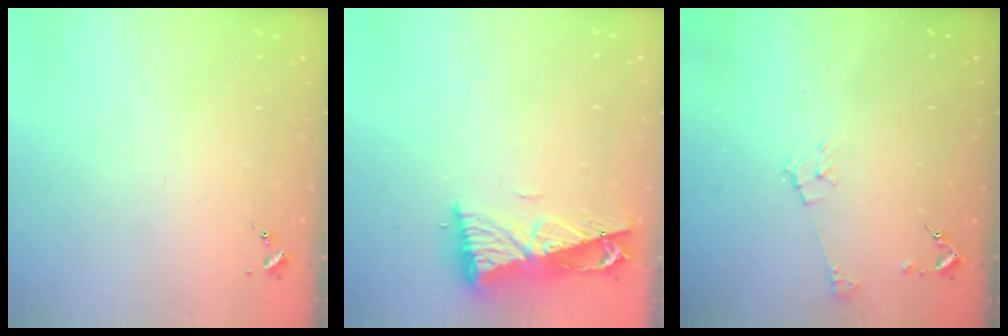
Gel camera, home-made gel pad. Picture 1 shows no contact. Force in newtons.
{"total": 9.5, "press": 9.5, "slide": 0.9}
{"total": 5.4, "press": 5.4, "slide": 0.7}